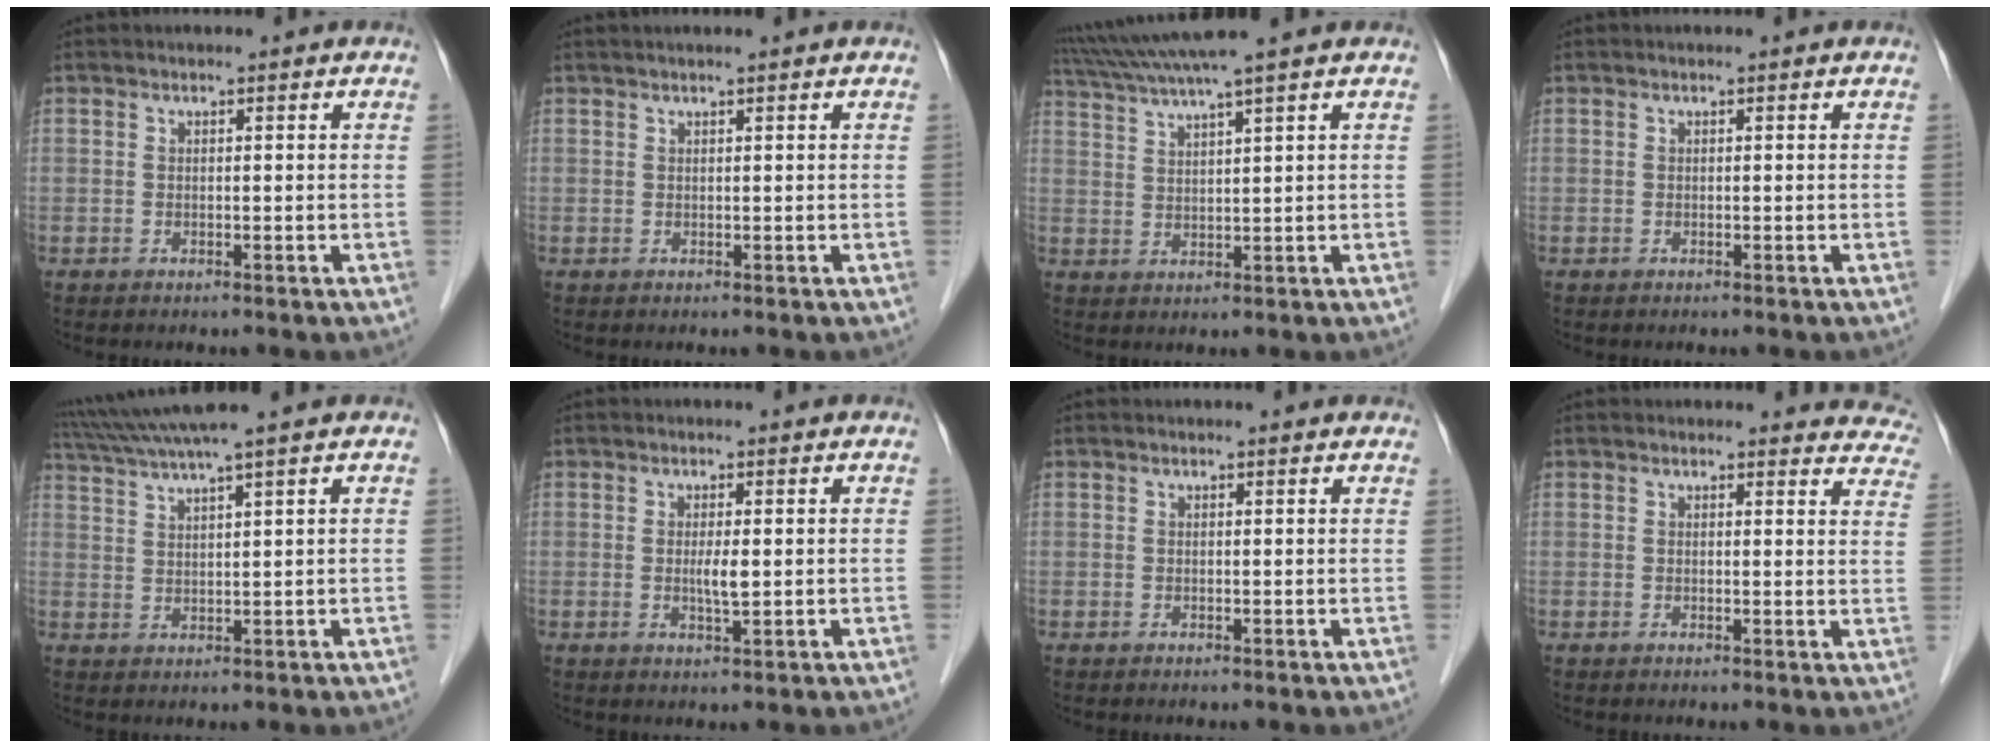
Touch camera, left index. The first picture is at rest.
{"total": 1.8, "force": [1.4, -0.3, 1.2], "torque": [-0.022, 0.019, 0.029]}
{"total": 8.8, "force": [7.3, -2.0, 4.4], "torque": [-0.082, 0.019, 0.125]}
{"total": 0.0}
{"total": 8.2, "force": [6.9, -1.9, 4.1], "torque": [-0.075, 0.021, 0.119]}
{"total": 2.5, "force": [0.1, 0.2, 2.5], "torque": [-0.048, -0.004, 0.003]}
{"total": 1.6, "force": [1.5, 0.1, 0.7], "torque": [-0.019, 0.018, 0.017]}
{"total": 11.0, "force": [10.5, 2.5, 2.3], "torque": [0.018, -0.018, 0.078]}